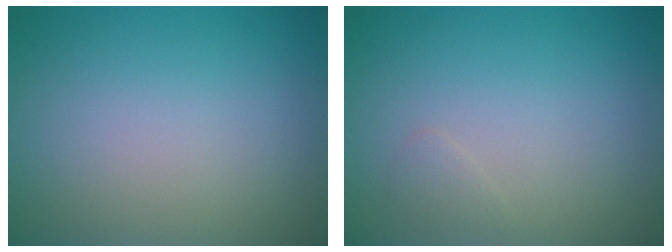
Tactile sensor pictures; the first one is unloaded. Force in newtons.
{"total": 0.6, "press": 0.6, "slide": 0.0}